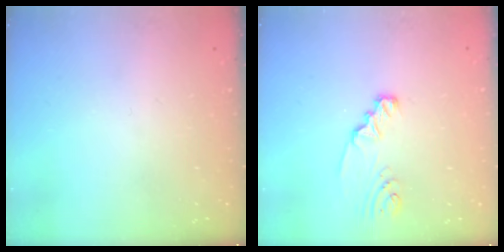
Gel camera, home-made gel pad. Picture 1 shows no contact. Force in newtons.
{"total": 2.4, "press": 2.4, "slide": 0.1}